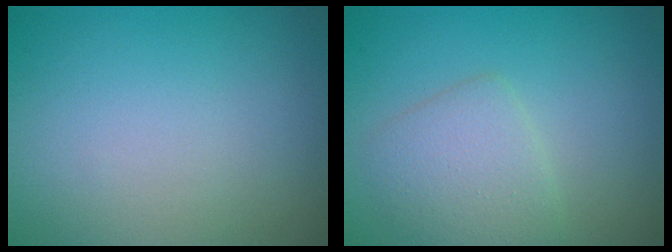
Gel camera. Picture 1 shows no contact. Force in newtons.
{"total": 3.0, "press": 3.0, "slide": 0.1}